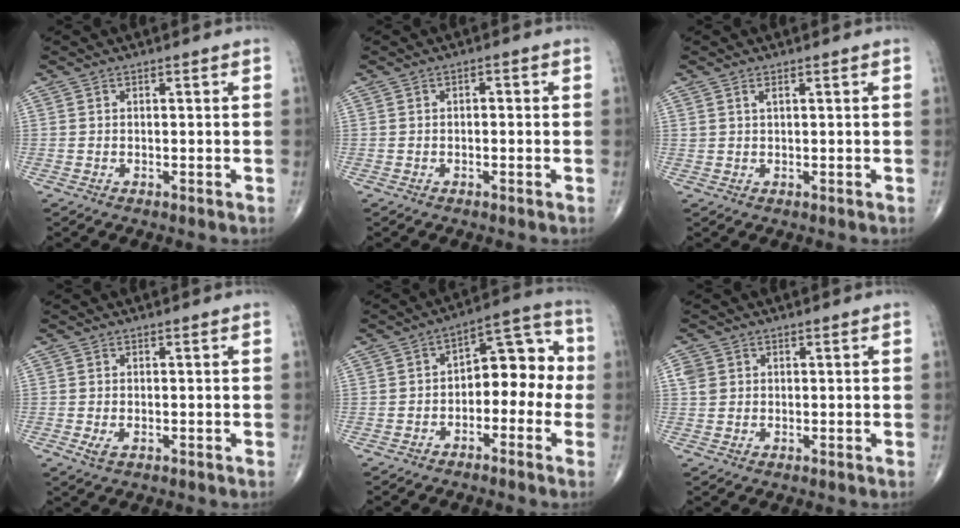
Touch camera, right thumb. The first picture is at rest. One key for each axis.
{"total": 1.1, "fx": 0.0, "fy": 0.6, "fz": 0.9, "tx": -0.012, "ty": 0.005, "tz": -0.003}
{"total": 1.0, "fx": 0.6, "fy": 0.2, "fz": 0.7, "tx": -0.015, "ty": 0.002, "tz": 0.013}
{"total": 1.7, "fx": -0.6, "fy": 0.8, "fz": 1.4, "tx": -0.028, "ty": -0.004, "tz": -0.010}
{"total": 9.2, "fx": -1.4, "fy": 5.6, "fz": 7.1, "tx": -0.057, "ty": 0.049, "tz": -0.032}
{"total": 2.7, "fx": 0.8, "fy": 2.3, "fz": 1.1, "tx": -0.015, "ty": 0.003, "tz": 0.019}